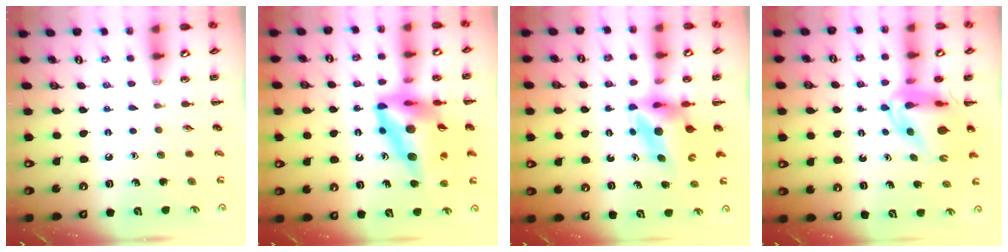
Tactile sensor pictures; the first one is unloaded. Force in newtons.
{"total": 18.9, "press": 18.0, "slide": 5.8}
{"total": 5.3, "press": 5.0, "slide": 1.5}
{"total": 9.9, "press": 9.4, "slide": 3.2}